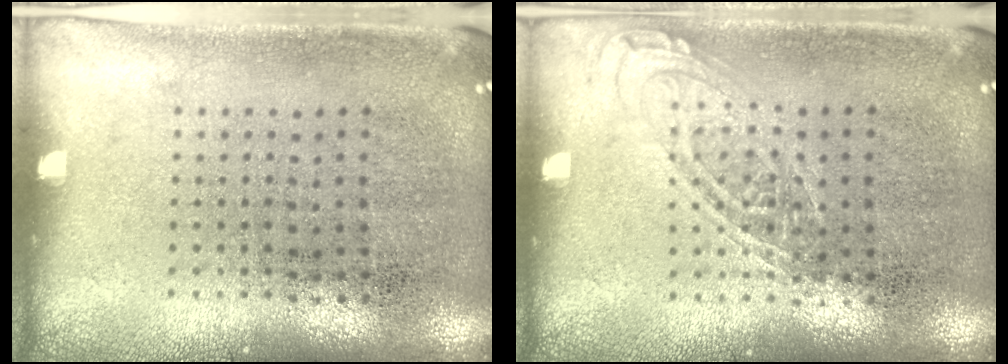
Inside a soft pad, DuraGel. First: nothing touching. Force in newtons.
{"total": 0.8, "press": 0.8, "slide": 0.1}